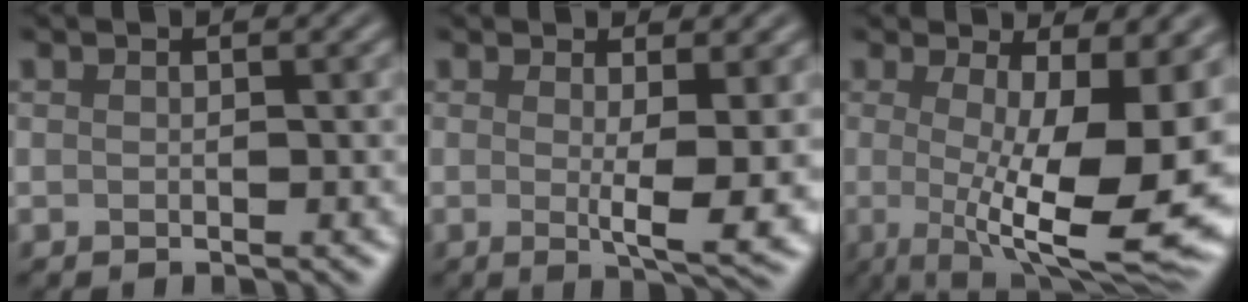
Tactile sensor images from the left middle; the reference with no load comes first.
{"total": 4.7, "force": [0.1, 0.7, 4.6], "torque": [-0.074, -0.013, 0.004]}
{"total": 14.5, "force": [-1.0, 4.2, 13.9], "torque": [-0.163, -0.005, -0.008]}